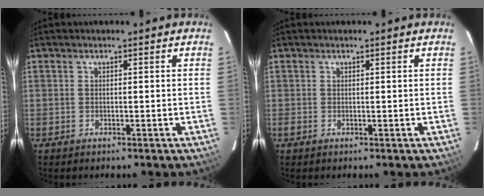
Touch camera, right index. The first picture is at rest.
{"total": 0.8, "force": [0.0, 0.7, 0.1], "torque": [-0.003, 0.001, -0.002]}